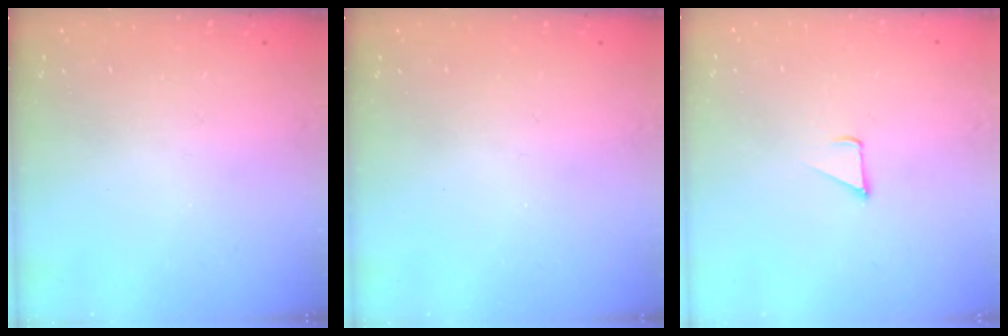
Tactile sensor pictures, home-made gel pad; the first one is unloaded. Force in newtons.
{"total": 0.0}
{"total": 2.4, "press": 2.4, "slide": 0.2}